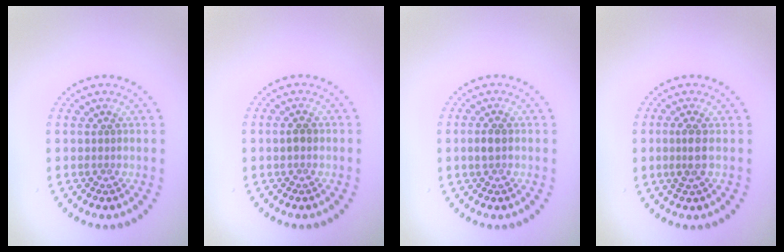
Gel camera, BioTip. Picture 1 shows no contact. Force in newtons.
{"total": 1.0, "press": 1.0, "slide": 0.1}
{"total": 1.5, "press": 1.5, "slide": 0.1}
{"total": 1.8, "press": 1.5, "slide": 0.9}